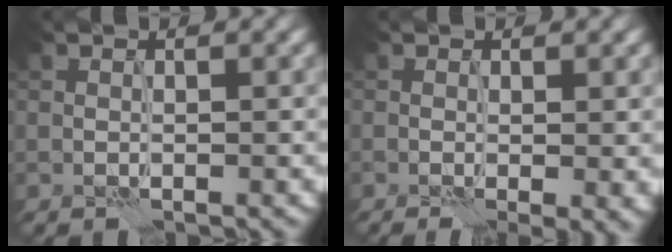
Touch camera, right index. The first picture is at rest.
{"total": 2.3, "force": [-0.2, 0.5, 2.3], "torque": [-0.032, -0.006, -0.004]}